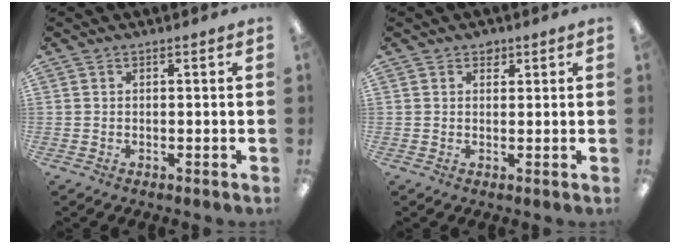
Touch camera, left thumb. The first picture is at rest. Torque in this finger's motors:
{"motor_torque": [0.11, 0.11, 0.47, -0.33, 0.00]}